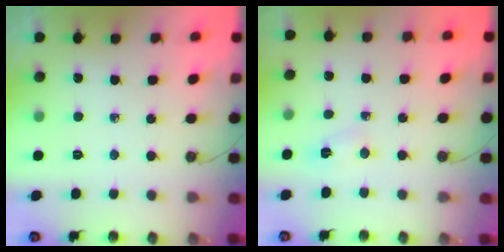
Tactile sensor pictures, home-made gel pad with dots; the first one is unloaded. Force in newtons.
{"total": 2.1, "press": 2.0, "slide": 0.4}